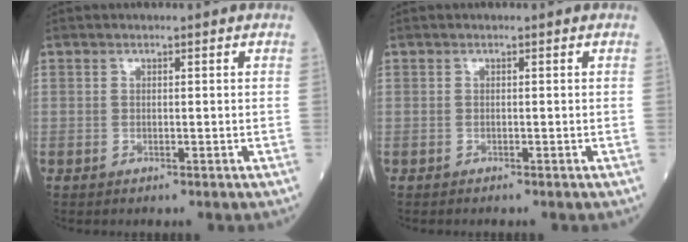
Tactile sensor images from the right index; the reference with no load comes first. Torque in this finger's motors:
{"motor_torque": [-0.67, -0.45, -0.19, -0.04]}